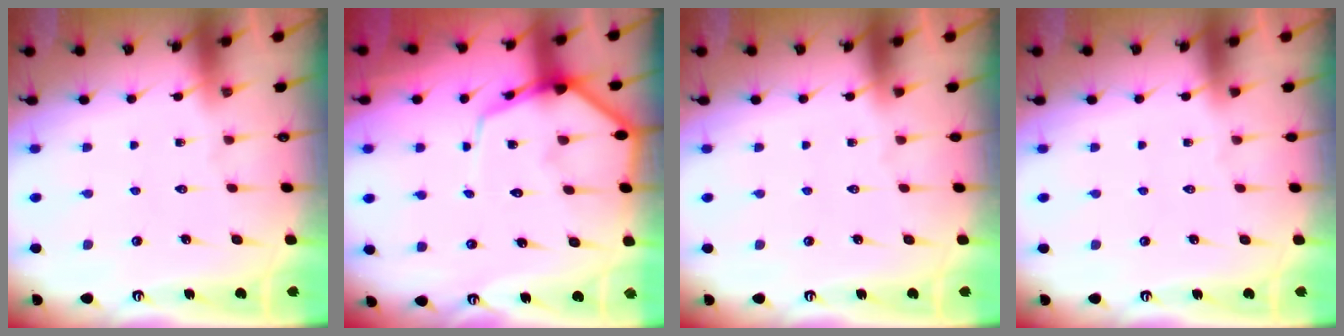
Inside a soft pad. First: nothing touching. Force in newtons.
{"total": 9.1, "press": 9.1, "slide": 0.7}
{"total": 0.0}
{"total": 0.0}